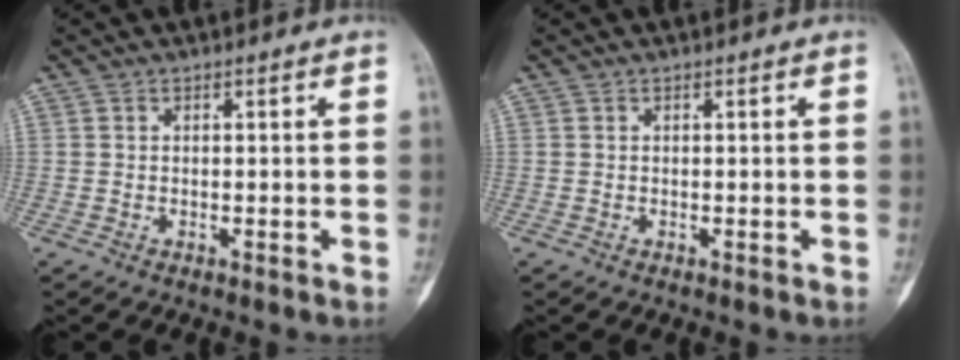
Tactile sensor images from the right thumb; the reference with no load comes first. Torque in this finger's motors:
{"motor_torque": [-0.30, -0.14, -0.10, 0.07, -0.02]}